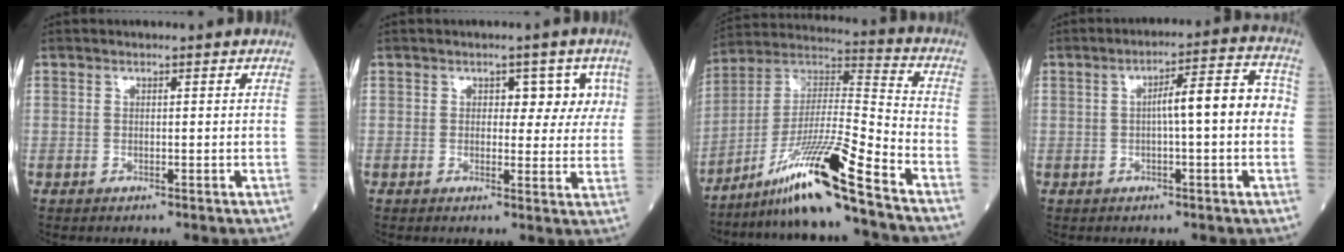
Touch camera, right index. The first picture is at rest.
{"total": 4.9, "force": [1.8, 3.0, 3.4], "torque": [-0.021, 0.010, 0.018]}
{"total": 15.6, "force": [-10.9, -1.6, 11.0], "torque": [-0.209, -0.001, -0.195]}
{"total": 8.3, "force": [0.1, 1.1, 8.2], "torque": [-0.117, 0.033, -0.002]}